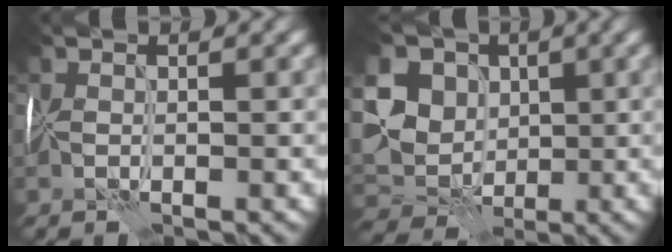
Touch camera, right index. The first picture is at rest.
{"total": 10.8, "force": [3.0, 9.2, 4.9], "torque": [-0.101, 0.025, 0.037]}